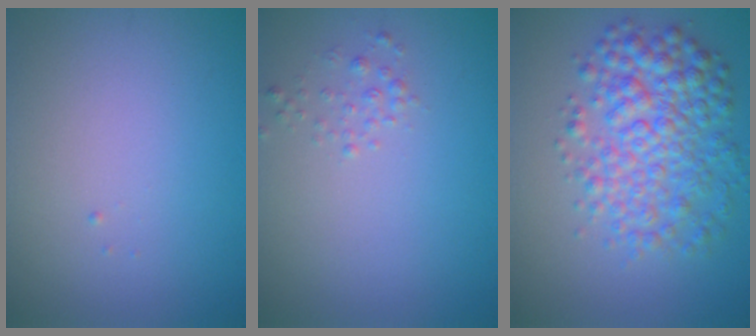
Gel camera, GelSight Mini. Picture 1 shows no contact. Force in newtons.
{"total": 0.9, "press": 0.9, "slide": 0.0}
{"total": 6.1, "press": 6.0, "slide": 0.1}